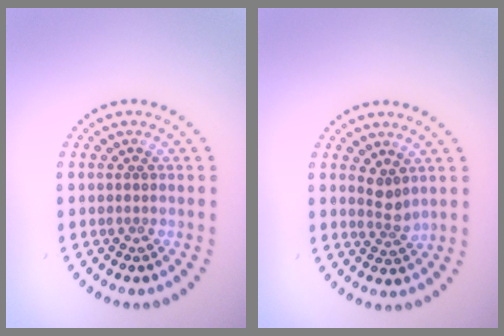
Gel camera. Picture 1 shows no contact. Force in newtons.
{"total": 1.8, "press": 1.3, "slide": 1.2}